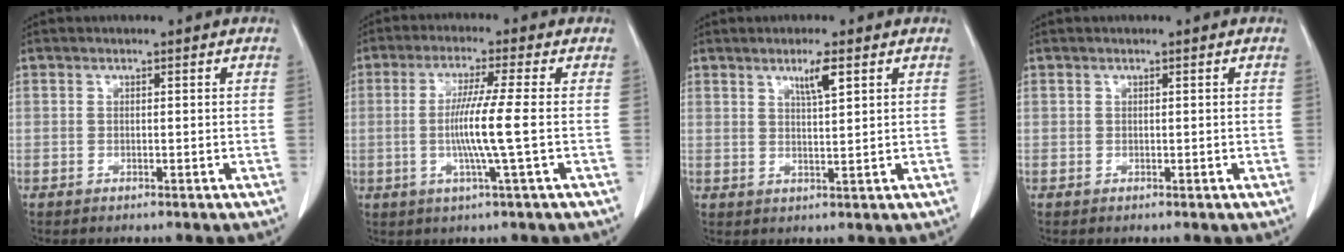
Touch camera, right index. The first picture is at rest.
{"total": 7.6, "force": [-0.8, -1.5, 7.4], "torque": [-0.143, -0.007, -0.018]}
{"total": 3.5, "force": [1.9, -0.1, 3.0], "torque": [-0.053, -0.005, 0.033]}
{"total": 0.0}